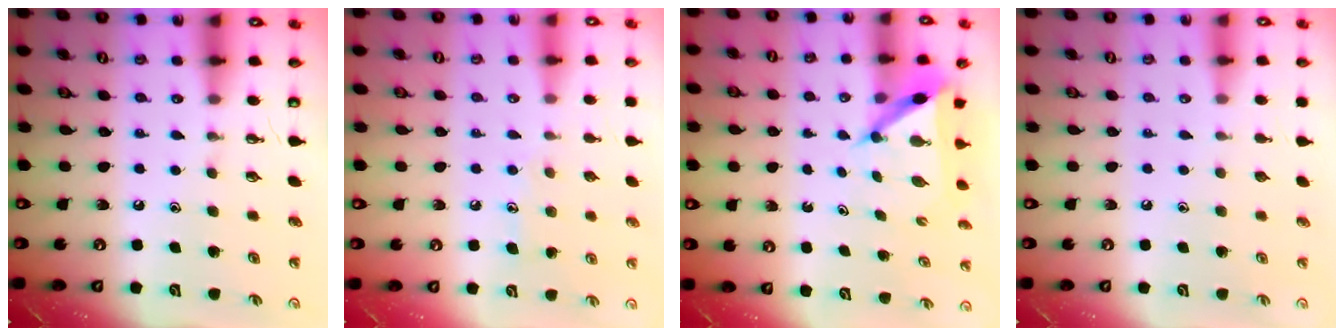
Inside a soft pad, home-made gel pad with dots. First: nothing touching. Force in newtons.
{"total": 6.1, "press": 6.1, "slide": 0.0}
{"total": 5.7, "press": 5.7, "slide": 0.6}
{"total": 0.0}